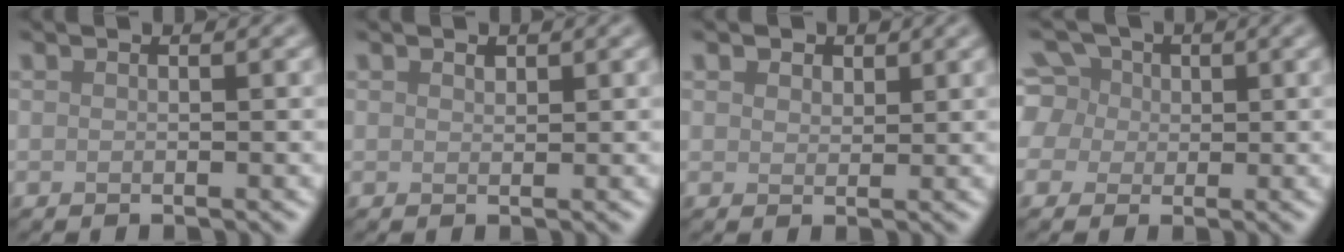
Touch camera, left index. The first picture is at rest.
{"total": 0.6, "force": [0.4, 0.3, 0.2], "torque": [-0.004, -0.003, 0.008]}
{"total": 1.9, "force": [1.4, 1.1, 0.7], "torque": [-0.014, -0.001, 0.019]}
{"total": 7.2, "force": [2.2, 6.2, 3.0], "torque": [-0.064, 0.036, 0.013]}